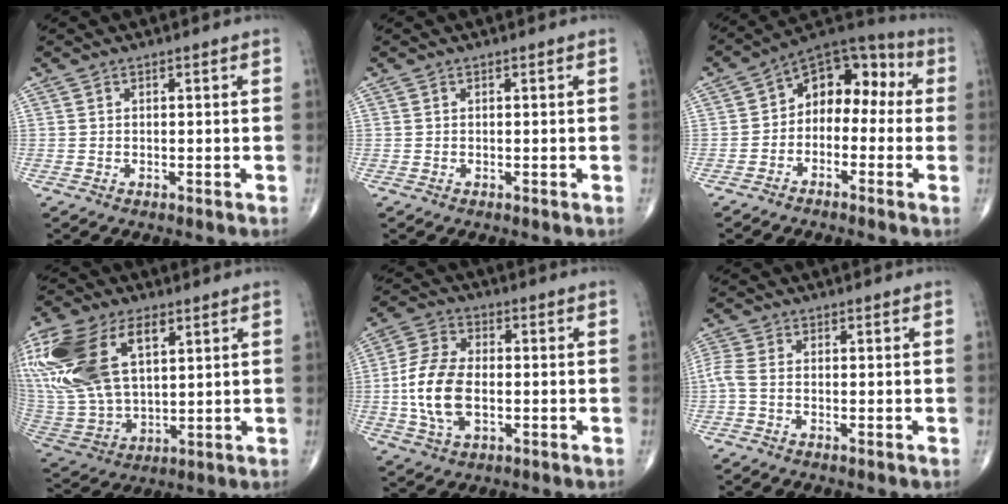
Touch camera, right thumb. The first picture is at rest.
{"total": 0.0}
{"total": 11.4, "force": [-0.5, 7.9, 8.2], "torque": [-0.074, 0.053, -0.029]}
{"total": 26.1, "force": [9.5, 14.7, 19.3], "torque": [-0.442, 0.002, 0.189]}
{"total": 12.0, "force": [-1.4, 6.9, 9.8], "torque": [-0.198, 0.009, -0.028]}
{"total": 2.9, "force": [-0.9, 0.9, 2.6], "torque": [-0.083, 0.002, -0.026]}